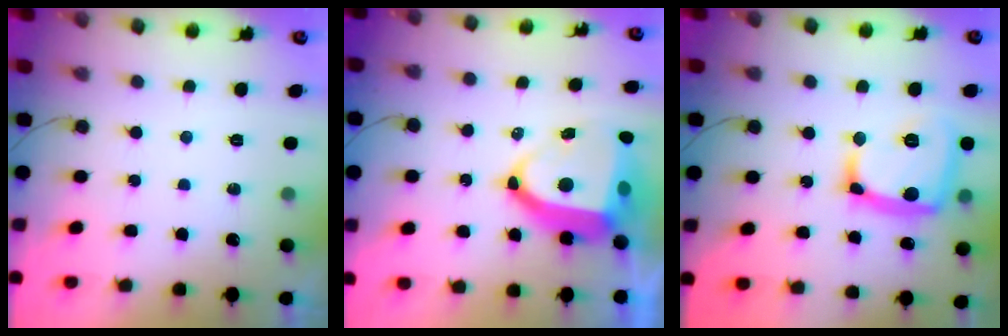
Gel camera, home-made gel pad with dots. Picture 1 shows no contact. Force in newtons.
{"total": 15.2, "press": 15.0, "slide": 2.2}
{"total": 18.2, "press": 18.2, "slide": 1.5}